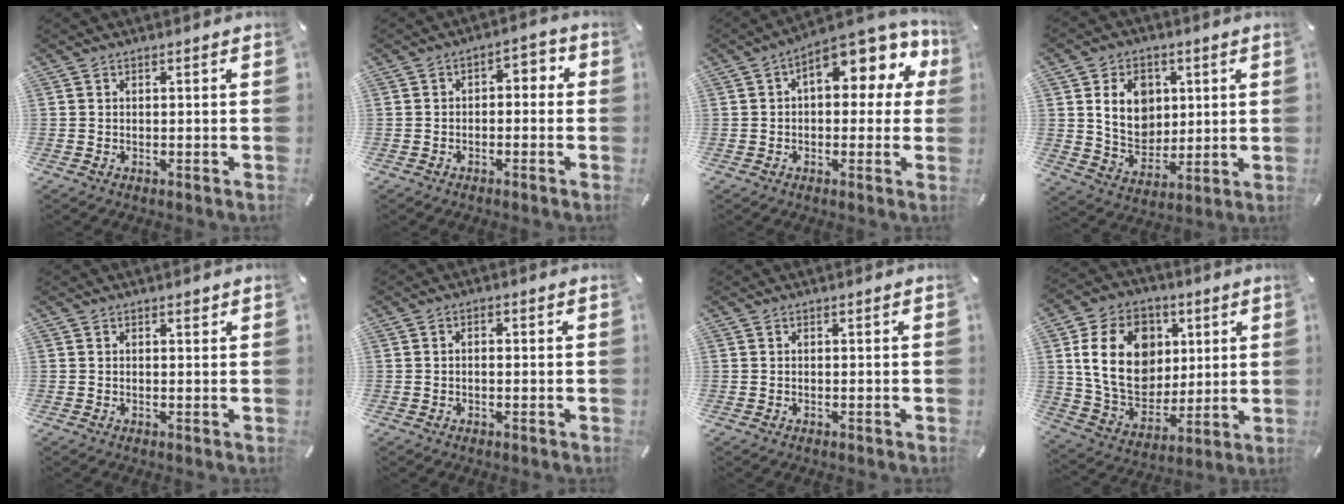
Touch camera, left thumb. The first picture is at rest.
{"total": 3.2, "force": [-2.1, 1.8, 1.6], "torque": [-0.031, 0.020, -0.044]}
{"total": 12.4, "force": [5.2, 6.2, 9.4], "torque": [-0.123, -0.040, 0.087]}
{"total": 11.2, "force": [2.9, 9.3, 5.4], "torque": [-0.087, -0.003, 0.056]}
{"total": 0.7, "force": [0.5, 0.3, 0.4], "torque": [0.000, -0.002, 0.008]}
{"total": 1.1, "force": [-0.2, 0.7, 0.9], "torque": [-0.016, 0.001, -0.005]}
{"total": 0.0}
{"total": 19.4, "force": [4.2, 15.2, 11.3], "torque": [-0.206, -0.002, 0.081]}